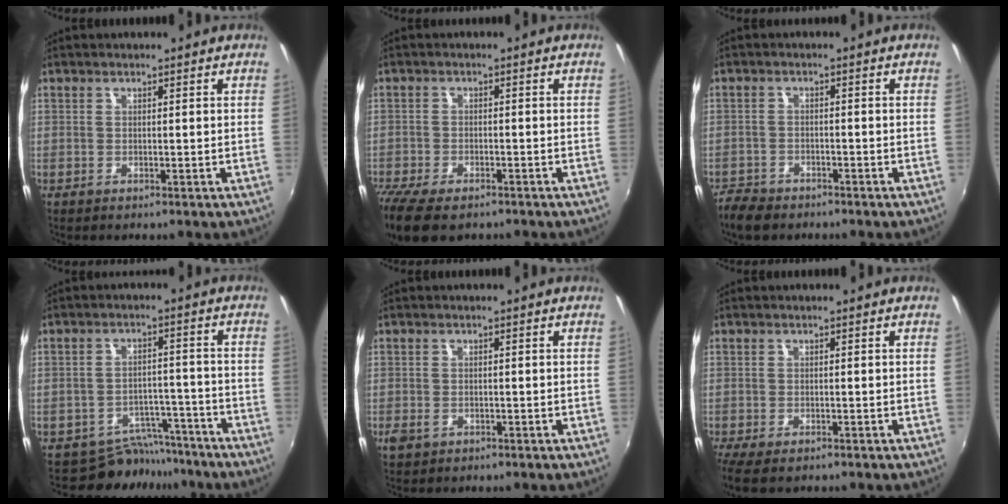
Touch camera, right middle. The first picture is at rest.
{"total": 10.7, "force": [-8.0, 4.0, 5.9], "torque": [-0.149, -0.046, -0.145]}
{"total": 5.3, "force": [-4.5, 2.4, 1.5], "torque": [-0.053, -0.007, -0.084]}
{"total": 8.7, "force": [-7.9, 3.7, 0.2], "torque": [-0.004, 0.031, -0.107]}
{"total": 2.5, "force": [-1.2, 1.8, 1.3], "torque": [-0.025, -0.007, -0.020]}
{"total": 5.2, "force": [-3.5, 1.7, 3.4], "torque": [-0.075, -0.026, -0.057]}